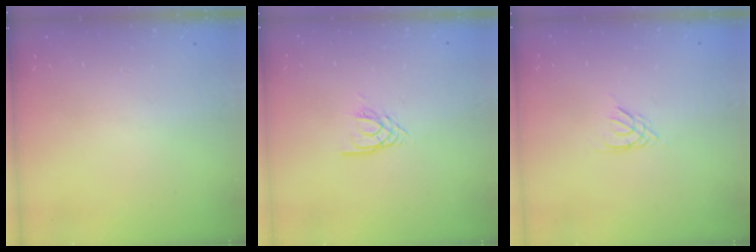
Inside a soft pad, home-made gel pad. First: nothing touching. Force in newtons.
{"total": 2.5, "press": 2.4, "slide": 0.4}
{"total": 2.1, "press": 2.1, "slide": 0.4}